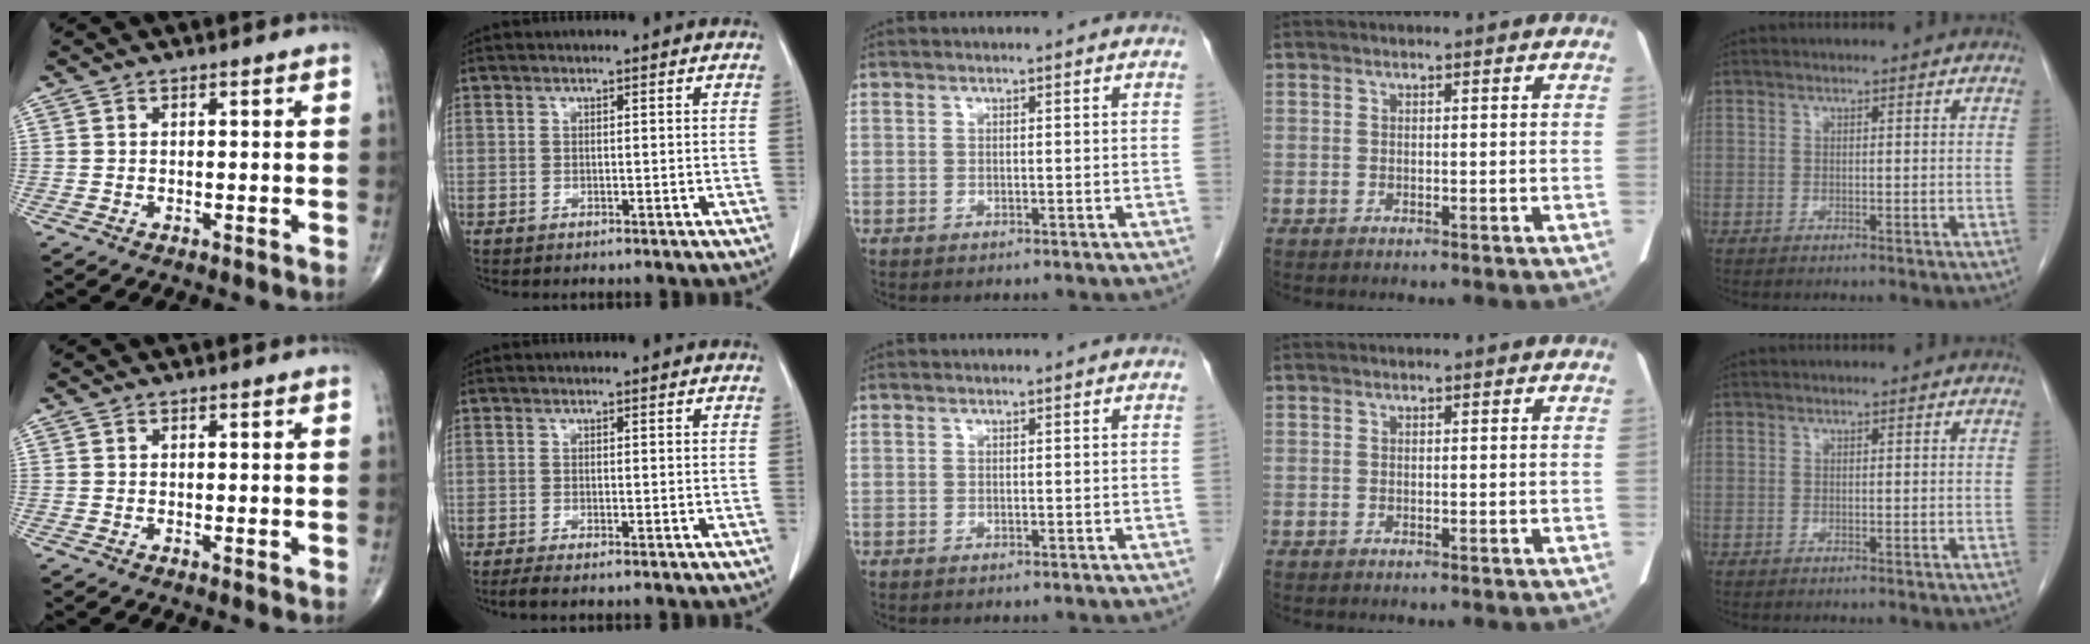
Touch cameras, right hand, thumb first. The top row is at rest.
{"thumb": {"total": 0.5, "force": [0.1, 0.2, 0.5], "torque": [-0.009, -0.003, 0.000]}, "index": {"total": 2.0, "force": [-1.4, 0.1, 1.4], "torque": [-0.026, -0.004, -0.027]}}